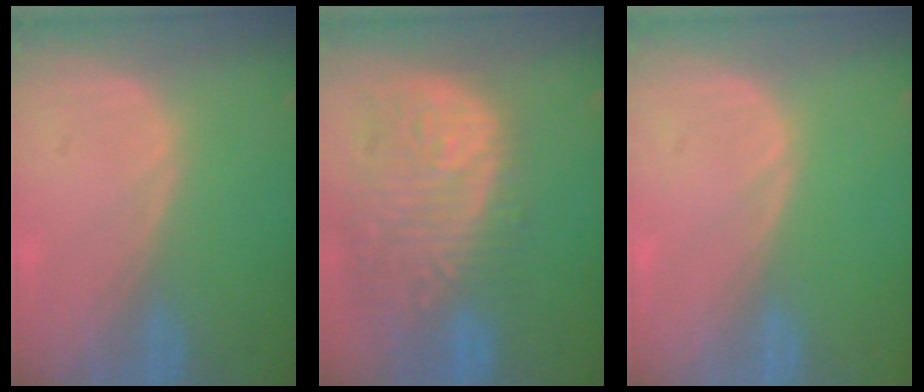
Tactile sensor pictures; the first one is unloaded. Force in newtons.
{"total": 13.6, "press": 11.4, "slide": 7.4}
{"total": 0.0}